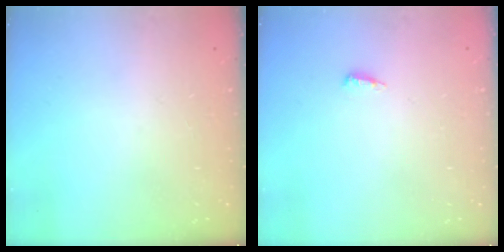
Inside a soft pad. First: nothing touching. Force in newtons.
{"total": 4.6, "press": 4.5, "slide": 0.9}